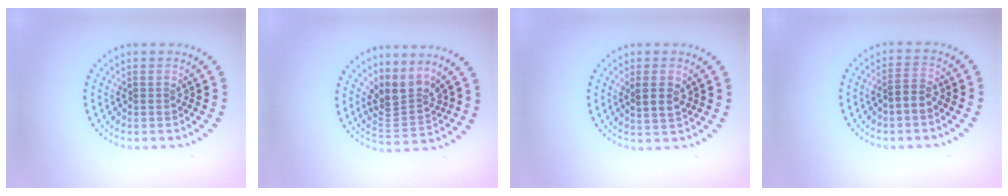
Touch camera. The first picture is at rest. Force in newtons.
{"total": 3.4, "press": 2.4, "slide": 2.5}
{"total": 2.2, "press": 2.1, "slide": 0.7}
{"total": 1.8, "press": 1.6, "slide": 0.7}